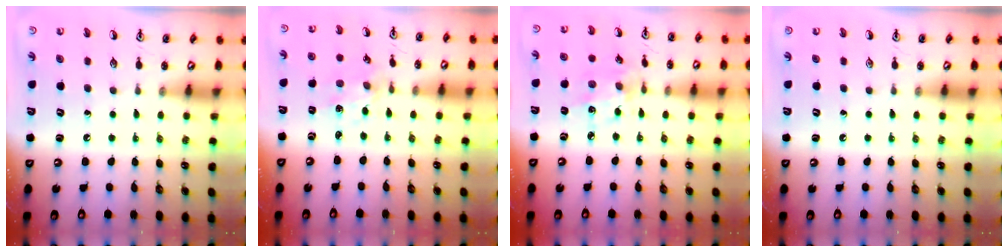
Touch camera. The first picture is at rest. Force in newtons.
{"total": 2.4, "press": 2.4, "slide": 0.4}
{"total": 6.5, "press": 6.5, "slide": 0.5}
{"total": 0.0}